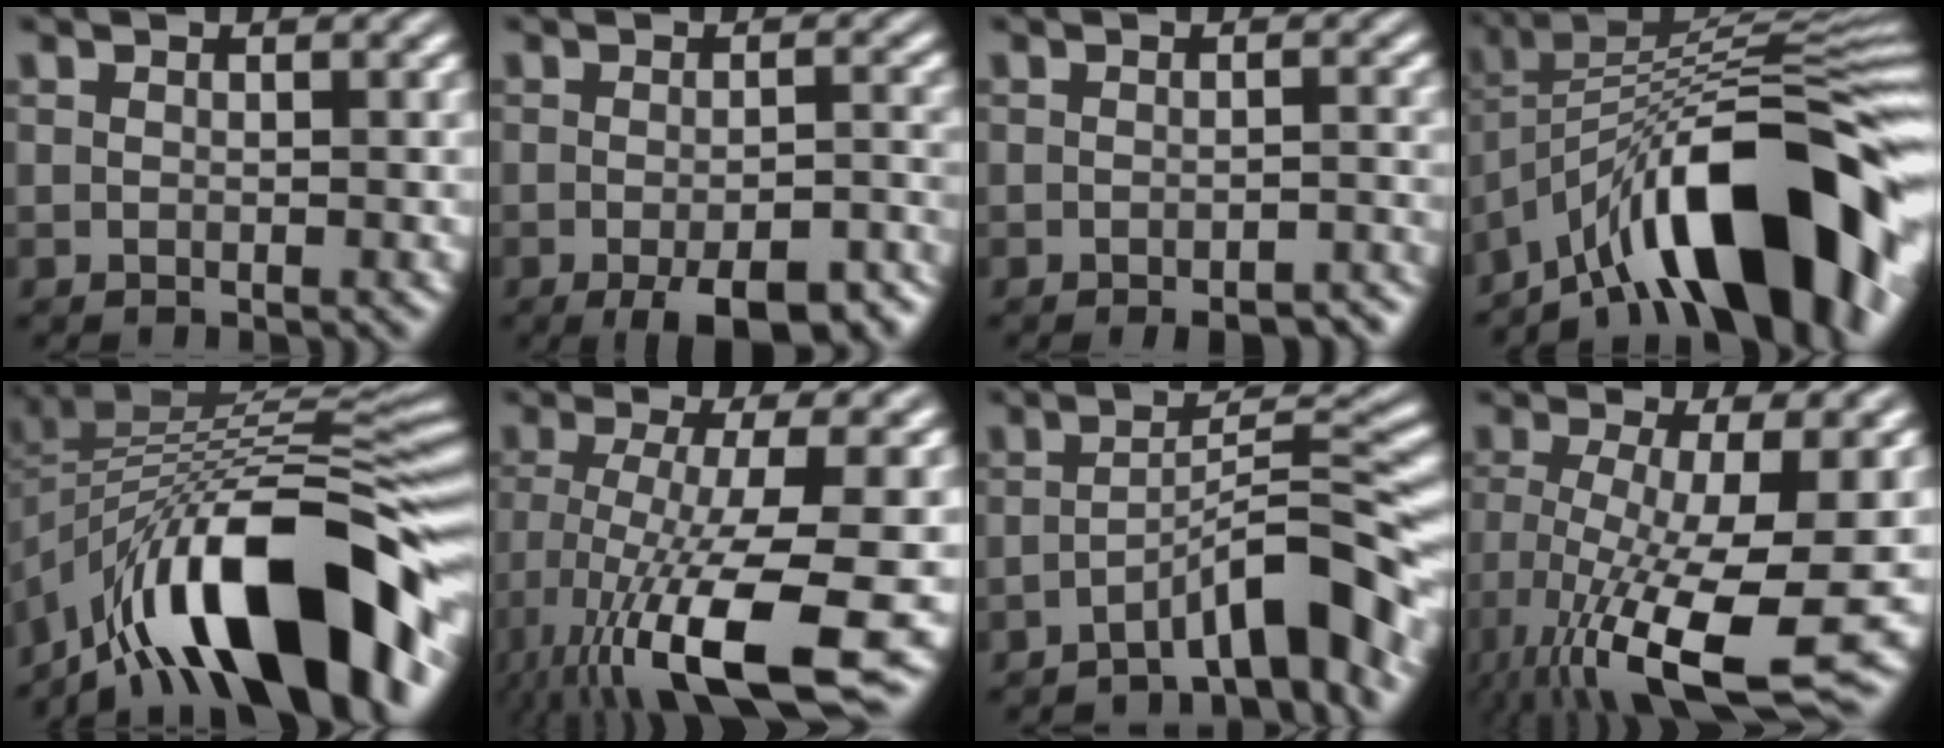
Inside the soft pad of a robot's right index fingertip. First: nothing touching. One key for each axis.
{"total": 7.0, "fx": -5.1, "fy": 2.2, "fz": 4.2, "tx": -0.057, "ty": -0.022, "tz": -0.066}
{"total": 3.3, "fx": -3.1, "fy": 0.2, "fz": 1.0, "tx": -0.009, "ty": -0.008, "tz": -0.045}
{"total": 15.6, "fx": -6.2, "fy": 6.8, "fz": 12.6, "tx": -0.182, "ty": -0.022, "tz": -0.076}
{"total": 15.9, "fx": -5.6, "fy": 8.0, "fz": 12.6, "tx": -0.198, "ty": -0.028, "tz": -0.073}
{"total": 11.0, "fx": -4.7, "fy": 3.8, "fz": 9.2, "tx": -0.179, "ty": -0.060, "tz": -0.039}
{"total": 5.8, "fx": -3.3, "fy": -0.1, "fz": 4.8, "tx": -0.066, "ty": -0.006, "tz": -0.043}
{"total": 10.8, "fx": -4.4, "fy": 3.9, "fz": 9.1, "tx": -0.170, "ty": -0.062, "tz": -0.037}